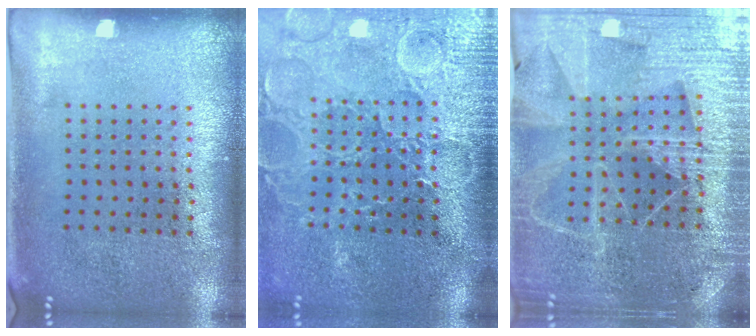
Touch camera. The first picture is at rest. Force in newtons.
{"total": 4.1, "press": 3.7, "slide": 1.7}
{"total": 5.0, "press": 4.6, "slide": 2.1}